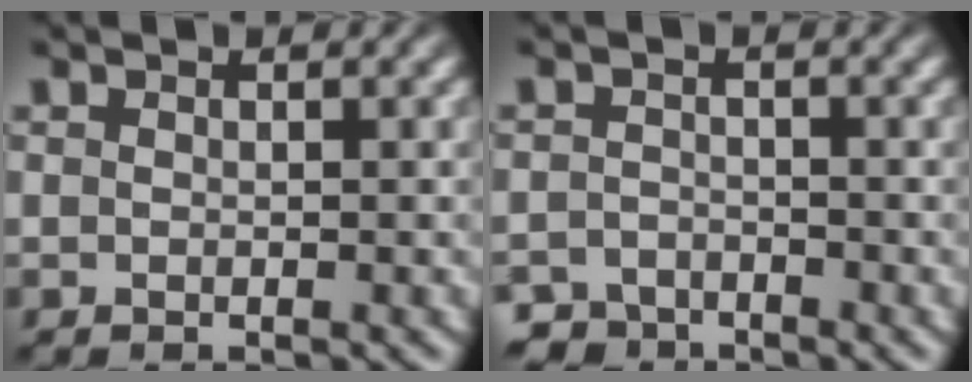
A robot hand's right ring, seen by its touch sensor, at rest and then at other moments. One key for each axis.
{"total": 3.0, "fx": -2.8, "fy": 1.0, "fz": -0.4, "tx": 0.010, "ty": -0.019, "tz": -0.048}